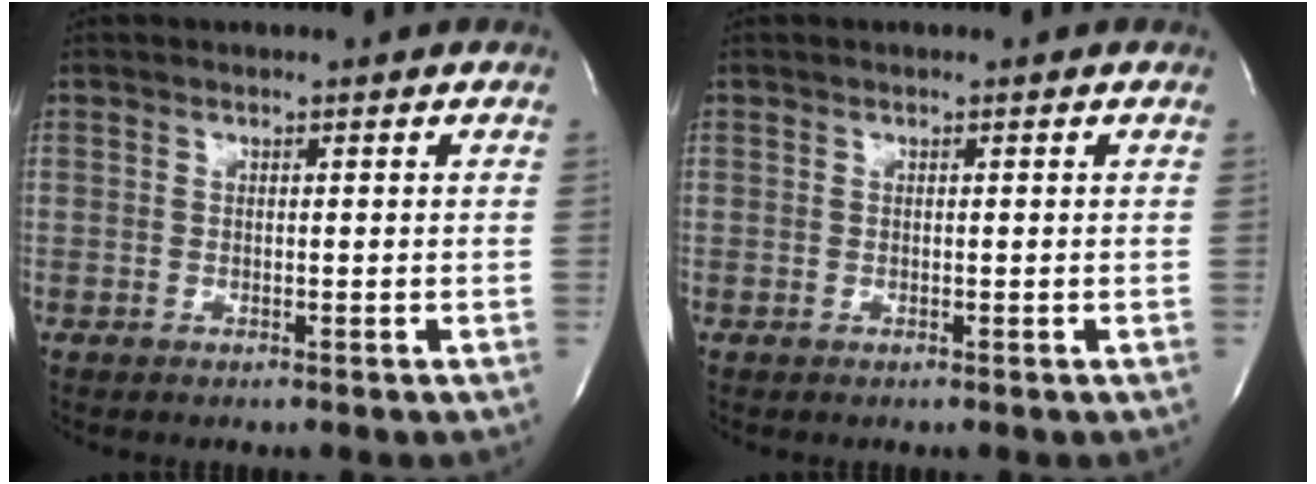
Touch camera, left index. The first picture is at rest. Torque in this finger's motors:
{"motor_torque": [0.12, -0.06, 0.01, 0.02]}